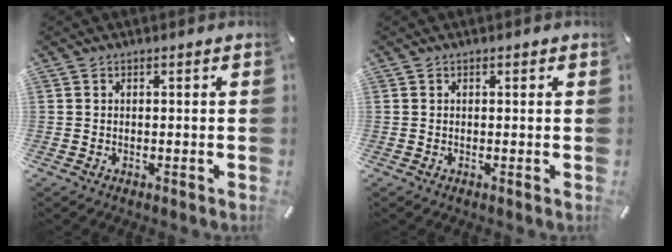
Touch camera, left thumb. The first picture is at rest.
{"total": 0.0}